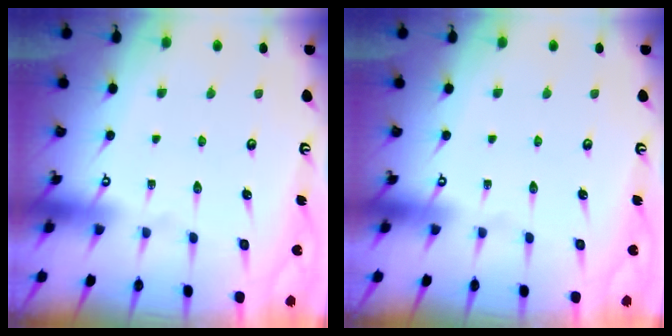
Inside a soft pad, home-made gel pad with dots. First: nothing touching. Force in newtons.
{"total": 0.0}